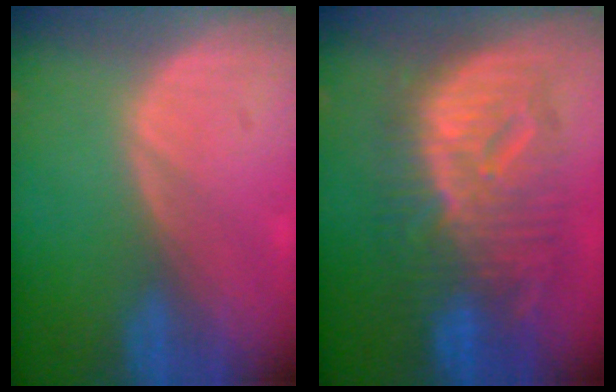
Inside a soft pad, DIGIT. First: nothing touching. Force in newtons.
{"total": 12.5, "press": 12.4, "slide": 1.1}